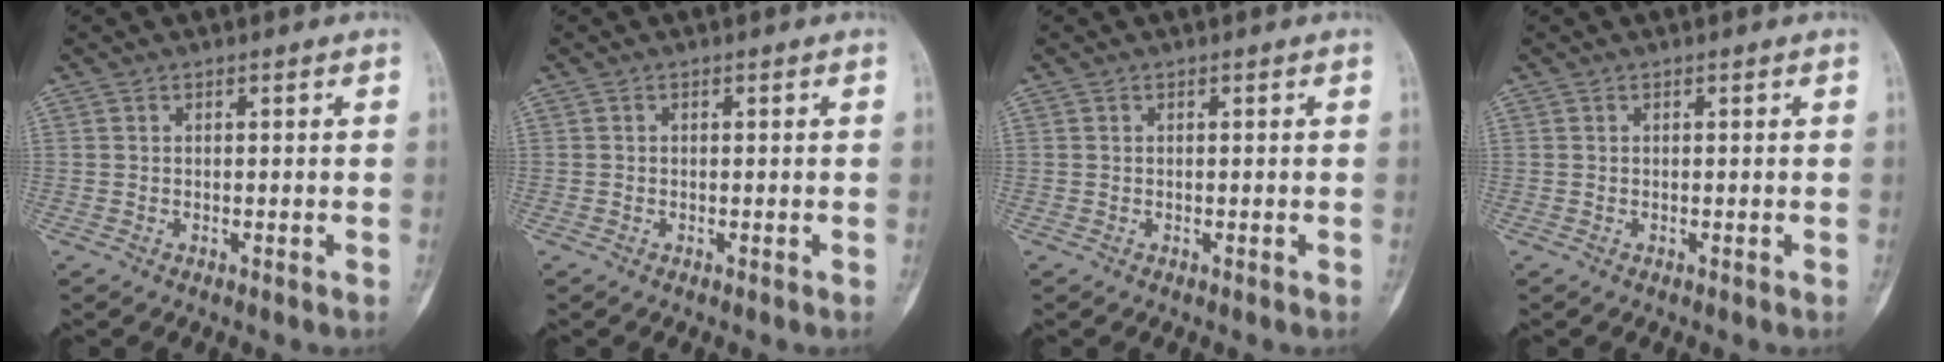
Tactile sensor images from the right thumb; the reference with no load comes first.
{"total": 0.0}
{"total": 0.0}
{"total": 0.0}